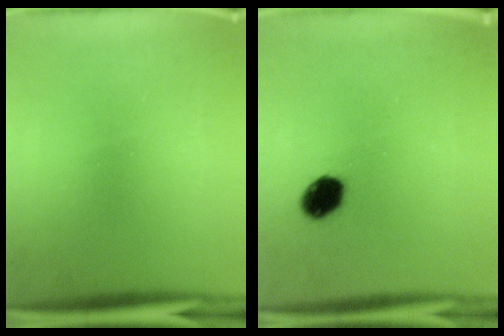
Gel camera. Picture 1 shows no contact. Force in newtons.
{"total": 5.7}